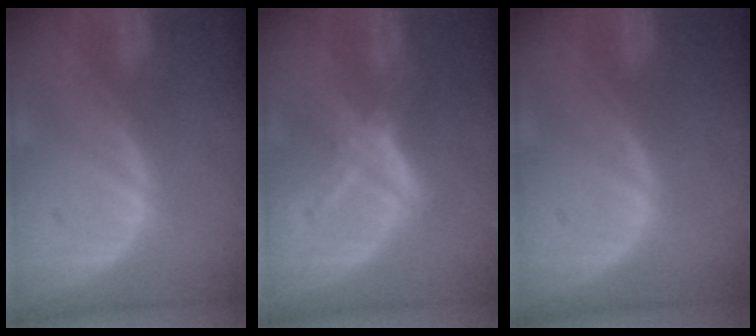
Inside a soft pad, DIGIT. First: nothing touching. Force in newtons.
{"total": 5.7, "press": 5.4, "slide": 1.7}
{"total": 0.0}